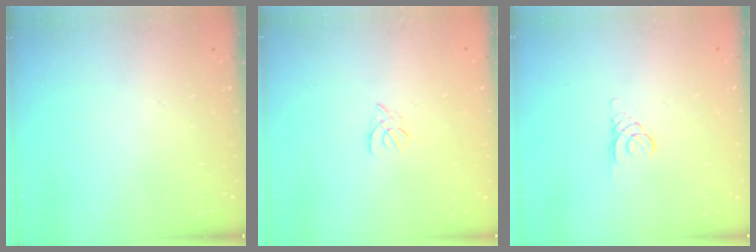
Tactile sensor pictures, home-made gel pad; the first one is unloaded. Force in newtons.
{"total": 2.5, "press": 2.4, "slide": 0.6}
{"total": 1.5, "press": 1.5, "slide": 0.1}